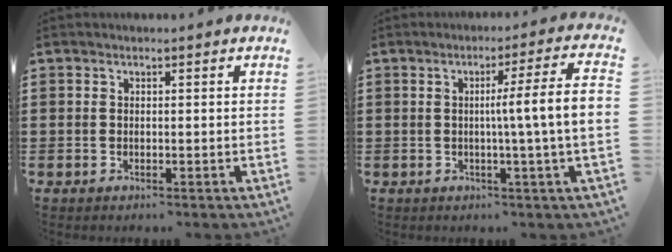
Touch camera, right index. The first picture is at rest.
{"total": 7.7, "force": [-0.1, -0.8, 7.6], "torque": [-0.129, -0.013, -0.009]}